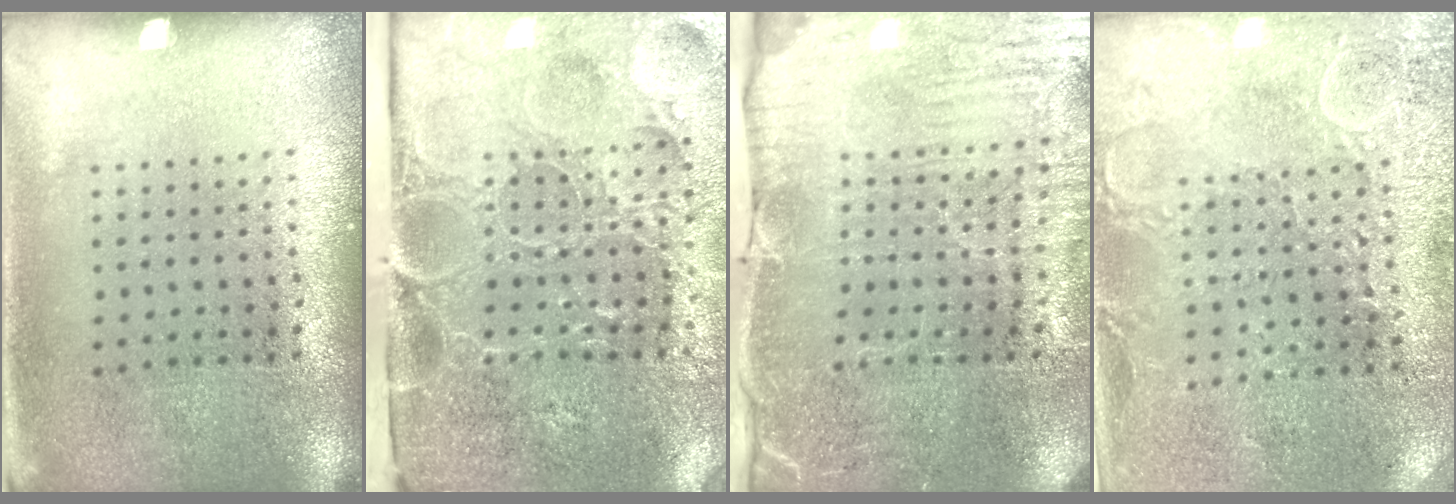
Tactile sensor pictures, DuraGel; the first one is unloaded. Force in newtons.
{"total": 5.3, "press": 4.2, "slide": 3.2}
{"total": 3.9, "press": 3.8, "slide": 0.8}
{"total": 2.7, "press": 2.6, "slide": 0.7}